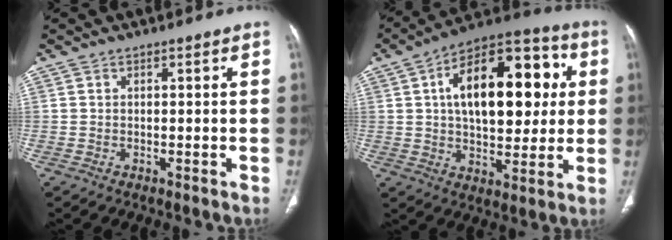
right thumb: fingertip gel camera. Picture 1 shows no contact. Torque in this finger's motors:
{"motor_torque": [-0.72, 1.43, 0.83, 0.62, 0.17]}